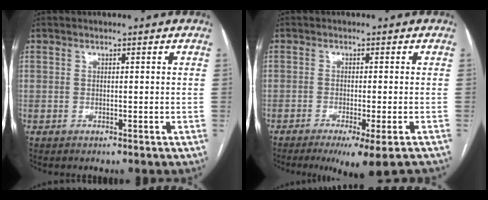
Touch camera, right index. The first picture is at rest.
{"total": 8.7, "force": [-6.5, -0.1, 5.7], "torque": [-0.069, -0.021, -0.098]}